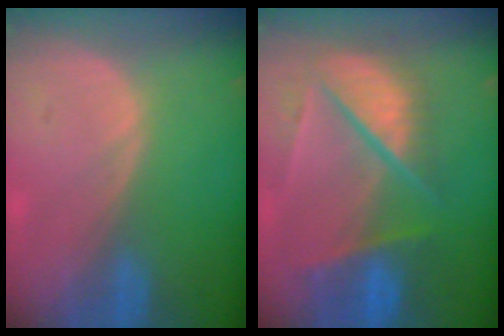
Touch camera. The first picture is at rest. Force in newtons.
{"total": 10.1, "press": 8.6, "slide": 5.3}